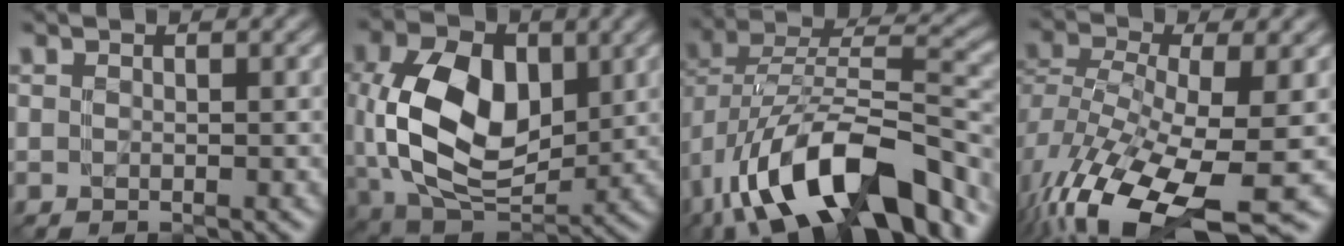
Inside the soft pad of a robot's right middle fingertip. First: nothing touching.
{"total": 10.9, "force": [1.5, 7.2, 8.1], "torque": [-0.172, -0.001, 0.038]}
{"total": 14.1, "force": [-8.1, 5.8, 9.9], "torque": [-0.178, 0.012, -0.135]}
{"total": 12.0, "force": [-5.9, 4.5, 9.4], "torque": [-0.201, -0.030, -0.082]}